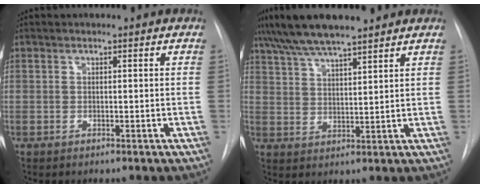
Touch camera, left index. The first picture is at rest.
{"total": 9.9, "force": [8.2, 0.8, 5.4], "torque": [-0.095, 0.029, 0.143]}